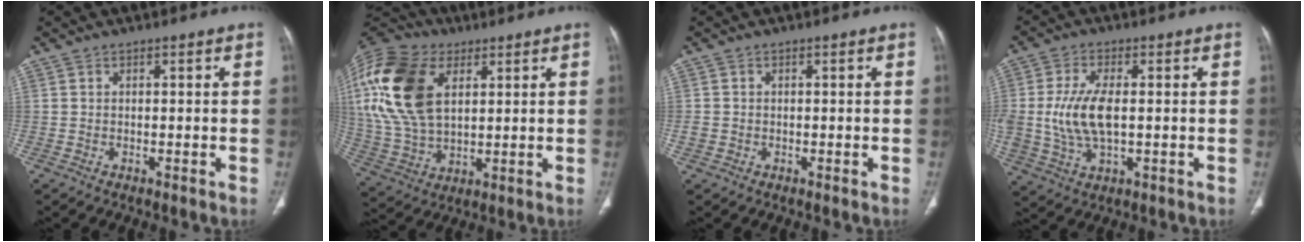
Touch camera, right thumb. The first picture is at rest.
{"total": 23.4, "force": [7.2, 14.6, 16.8], "torque": [-0.362, -0.005, 0.135]}
{"total": 1.5, "force": [-0.2, 1.4, 0.5], "torque": [-0.009, 0.004, -0.002]}
{"total": 10.1, "force": [0.2, 5.1, 8.8], "torque": [-0.191, -0.002, 0.009]}